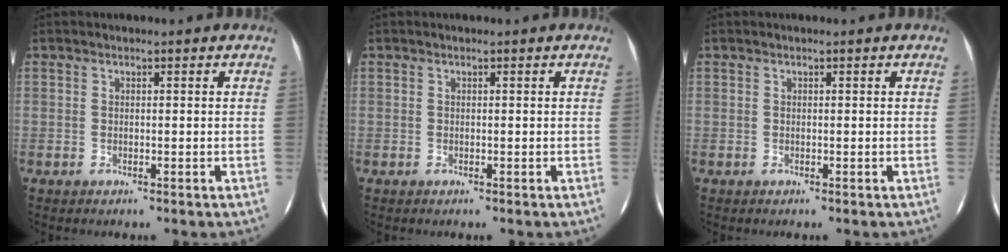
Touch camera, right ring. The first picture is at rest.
{"total": 0.0}
{"total": 0.0}